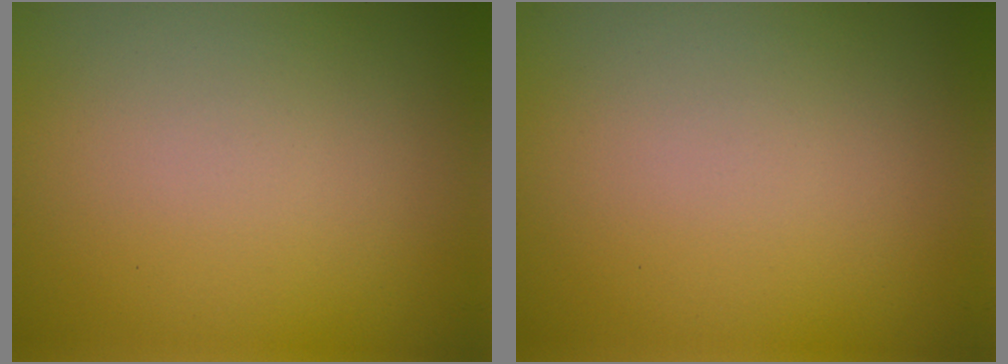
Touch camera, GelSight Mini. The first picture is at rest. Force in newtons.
{"total": 0.0}